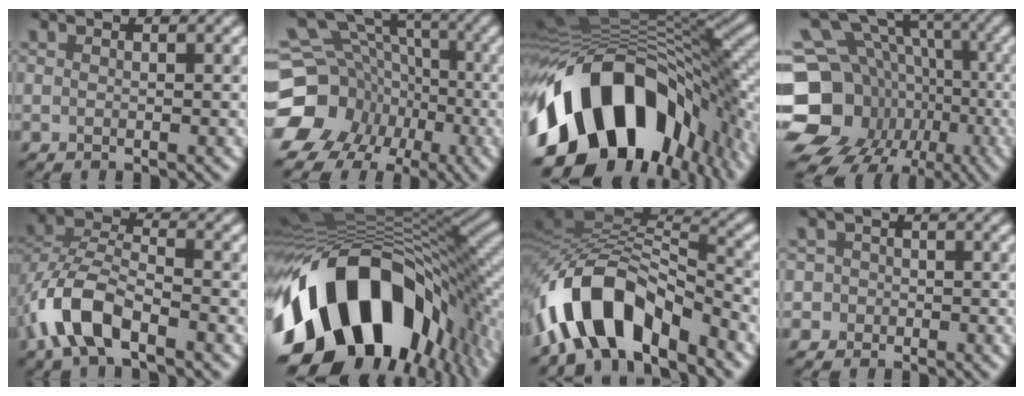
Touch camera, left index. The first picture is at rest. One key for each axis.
{"total": 13.9, "fx": -3.7, "fy": 12.5, "fz": 5.0, "tx": -0.128, "ty": 0.001, "tz": -0.076}
{"total": 16.6, "fx": -6.9, "fy": 9.7, "fz": 11.5, "tx": -0.186, "ty": -0.002, "tz": -0.110}
{"total": 19.5, "fx": -5.8, "fy": 16.8, "fz": 8.1, "tx": -0.172, "ty": -0.009, "tz": -0.100}
{"total": 6.3, "fx": -3.3, "fy": 2.9, "fz": 4.5, "tx": -0.087, "ty": 0.006, "tz": -0.075}
{"total": 18.3, "fx": -6.9, "fy": 11.3, "fz": 12.6, "tx": -0.206, "ty": -0.022, "tz": -0.106}
{"total": 10.5, "fx": -5.9, "fy": 4.7, "fz": 7.3, "tx": -0.122, "ty": 0.019, "tz": -0.113}
{"total": 2.5, "fx": -0.5, "fy": 2.5, "fz": 0.1, "tx": 0.032, "ty": 0.017, "tz": -0.039}